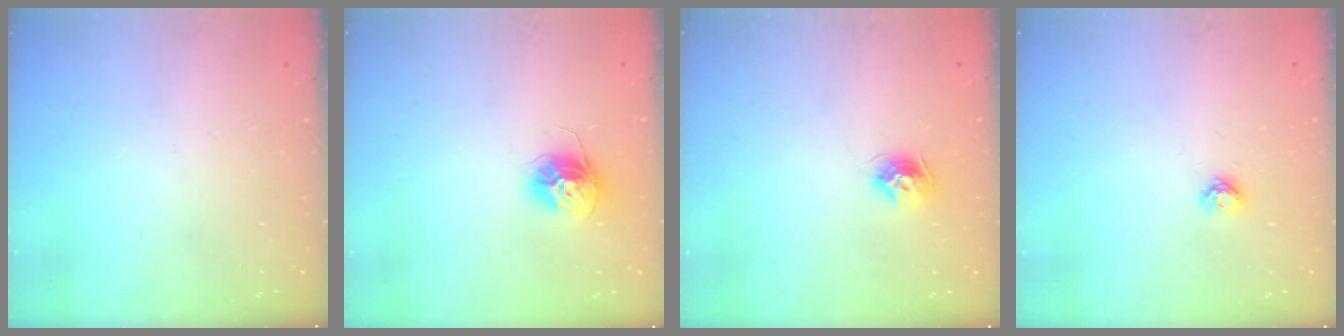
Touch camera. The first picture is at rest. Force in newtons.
{"total": 11.4, "press": 11.3, "slide": 0.8}
{"total": 8.7, "press": 8.7, "slide": 0.4}
{"total": 4.0, "press": 4.0, "slide": 0.5}